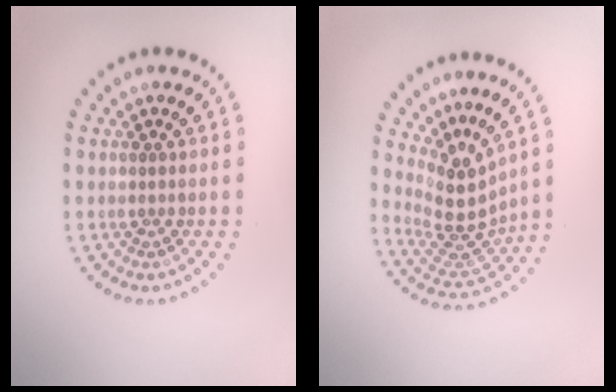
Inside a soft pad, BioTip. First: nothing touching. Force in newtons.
{"total": 4.0, "press": 2.7, "slide": 2.9}